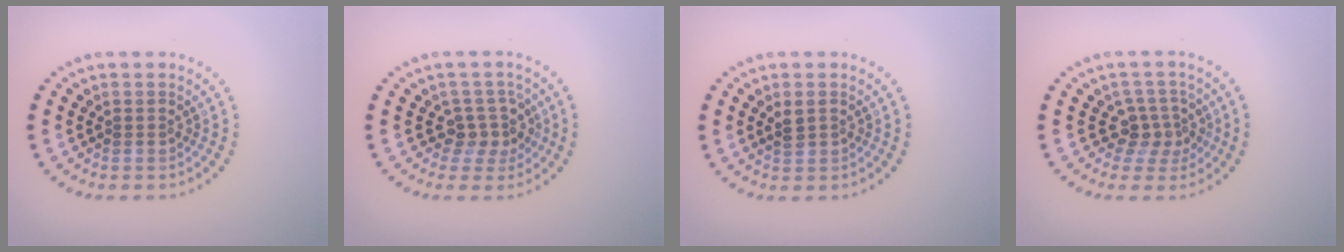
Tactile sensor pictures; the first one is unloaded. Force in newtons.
{"total": 2.6, "press": 2.0, "slide": 1.7}
{"total": 1.3, "press": 1.3, "slide": 0.1}
{"total": 2.7, "press": 2.0, "slide": 1.8}